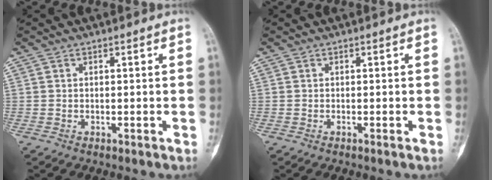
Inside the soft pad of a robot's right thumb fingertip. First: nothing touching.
{"total": 0.0}